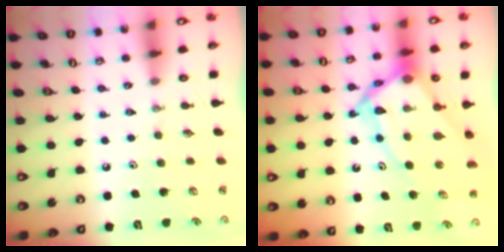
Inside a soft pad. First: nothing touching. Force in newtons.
{"total": 13.5, "press": 13.5, "slide": 1.1}